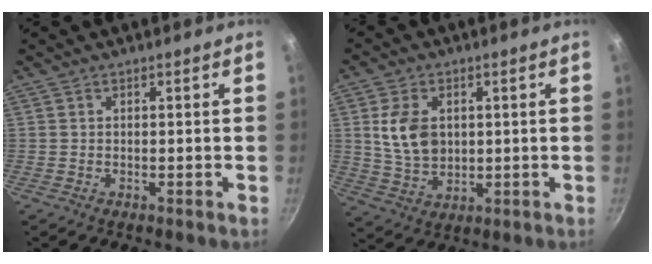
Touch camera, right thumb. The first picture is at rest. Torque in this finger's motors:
{"motor_torque": [-0.22, 0.57, 0.45, 0.09, 0.03]}